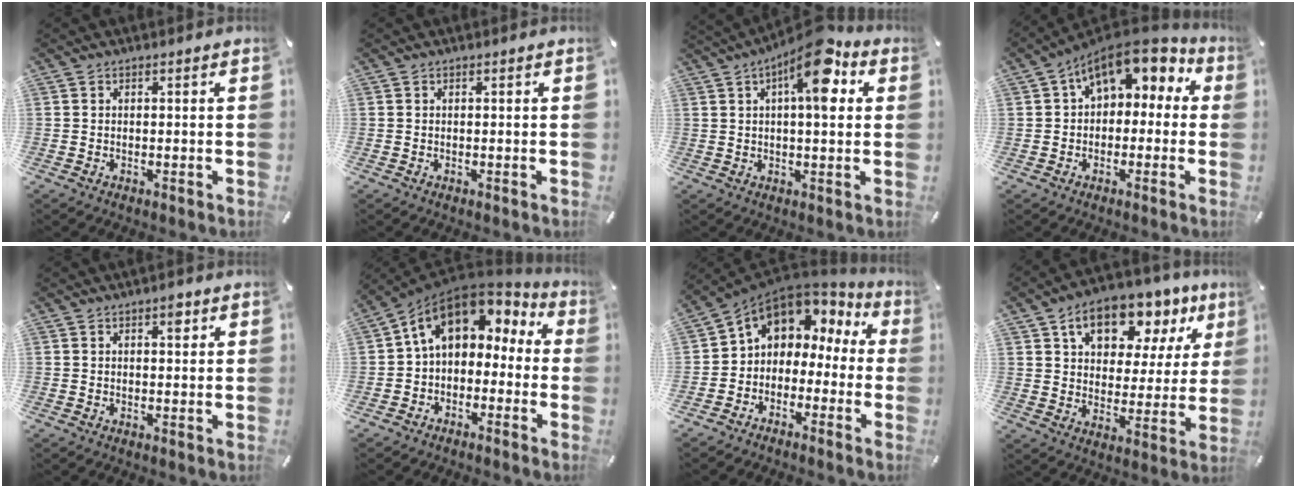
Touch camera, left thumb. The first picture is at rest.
{"total": 0.0}
{"total": 13.3, "force": [5.7, 4.5, 11.2], "torque": [-0.169, -0.023, 0.090]}
{"total": 9.2, "force": [4.5, 5.9, 5.4], "torque": [-0.086, -0.025, 0.084]}
{"total": 2.4, "force": [1.1, 1.2, 1.8], "torque": [-0.015, -0.004, 0.012]}
{"total": 10.3, "force": [3.2, 7.4, 6.4], "torque": [-0.126, -0.007, 0.060]}
{"total": 6.9, "force": [2.4, 6.0, 2.4], "torque": [-0.059, -0.015, 0.046]}
{"total": 13.3, "force": [8.4, 8.2, 6.2], "torque": [-0.095, -0.047, 0.148]}